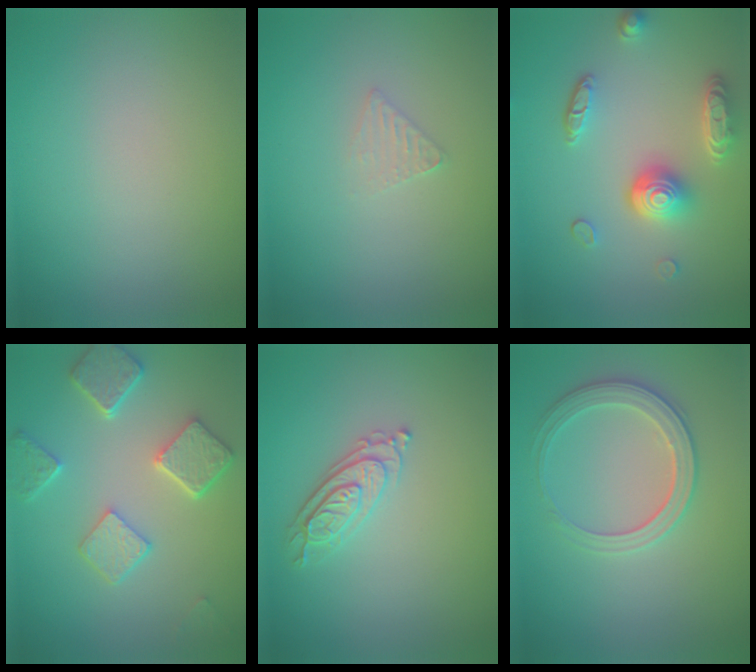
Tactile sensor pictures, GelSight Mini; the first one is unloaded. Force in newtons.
{"total": 1.0, "press": 1.0, "slide": 0.1}
{"total": 4.9, "press": 3.7, "slide": 3.2}
{"total": 5.1, "press": 4.0, "slide": 3.2}
{"total": 2.4, "press": 2.3, "slide": 0.7}
{"total": 3.0, "press": 2.9, "slide": 0.2}